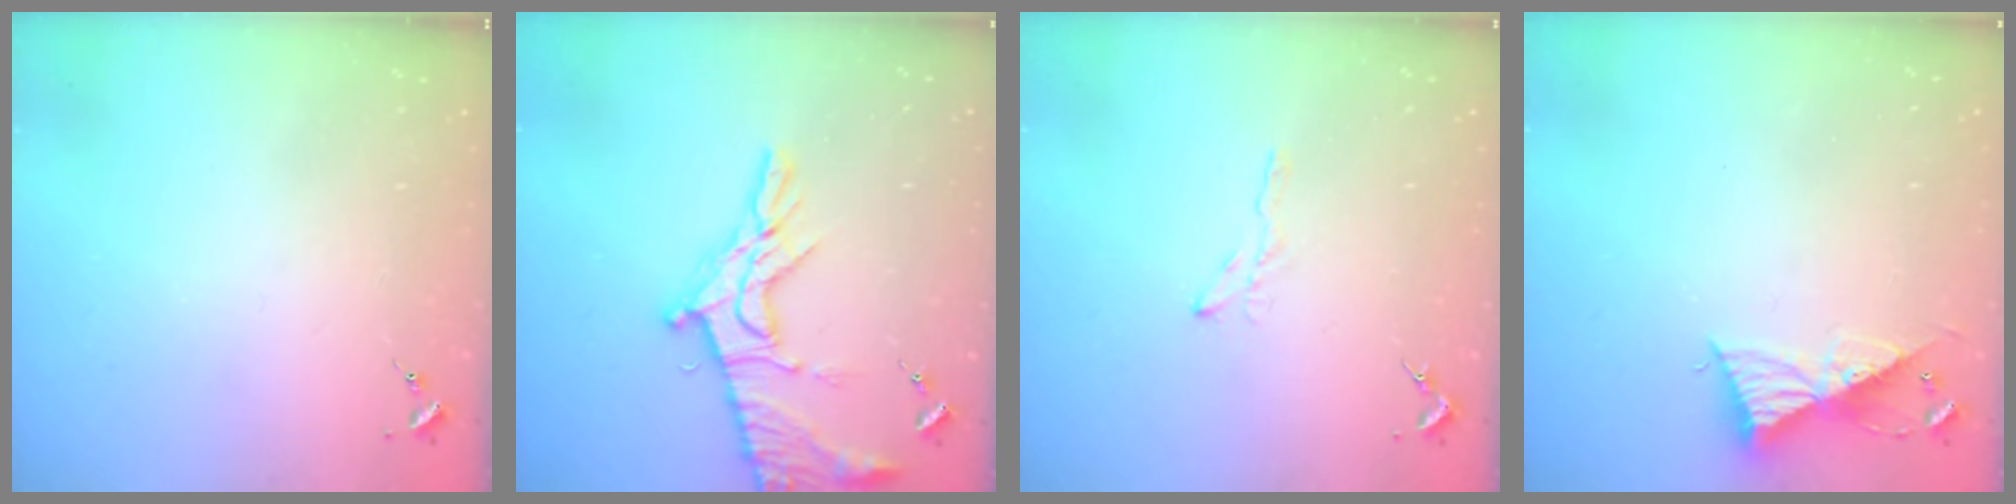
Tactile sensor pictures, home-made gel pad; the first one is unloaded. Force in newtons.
{"total": 16.7, "press": 16.6, "slide": 1.1}
{"total": 4.7, "press": 4.6, "slide": 0.6}
{"total": 9.4, "press": 9.4, "slide": 0.4}